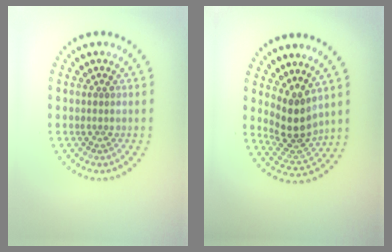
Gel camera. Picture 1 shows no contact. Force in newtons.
{"total": 3.7, "press": 2.9, "slide": 2.3}